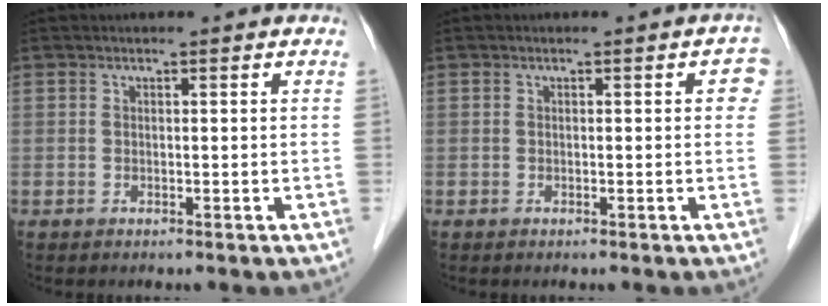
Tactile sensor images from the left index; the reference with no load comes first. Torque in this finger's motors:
{"motor_torque": [0.66, -0.13, 0.20, 0.03]}